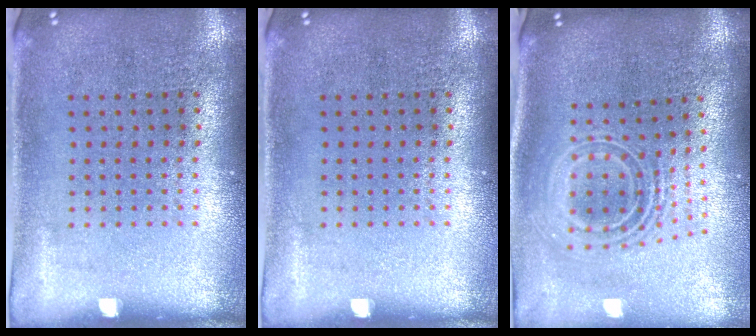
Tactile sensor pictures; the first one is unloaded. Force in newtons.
{"total": 0.0}
{"total": 2.3, "press": 1.7, "slide": 1.6}